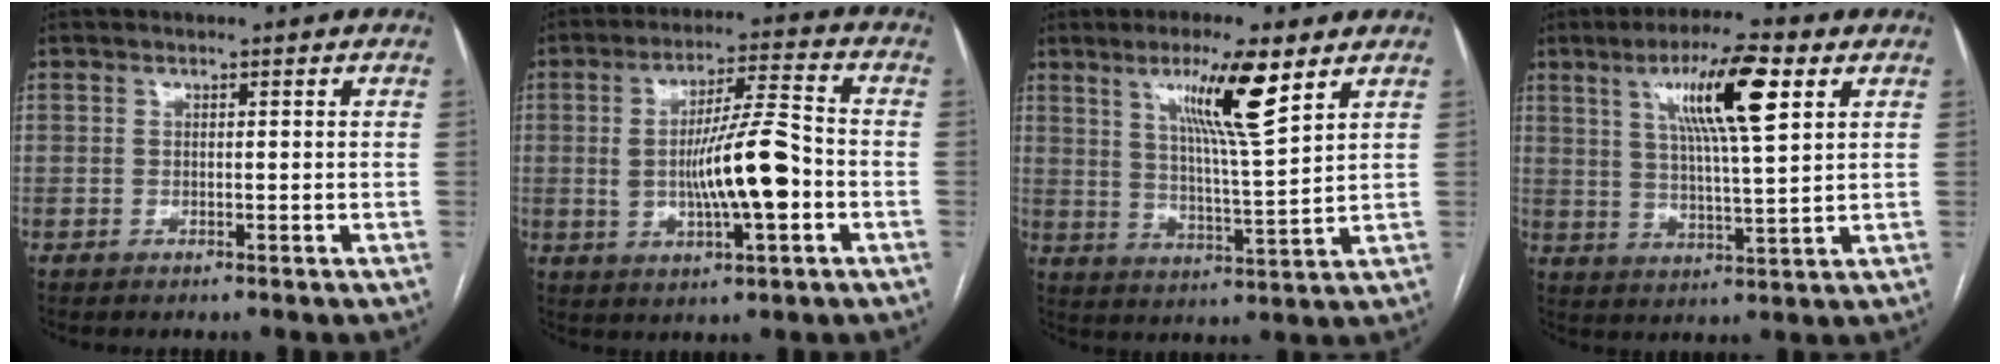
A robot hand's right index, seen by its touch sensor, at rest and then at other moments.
{"total": 11.5, "force": [-1.6, 1.7, 11.2], "torque": [-0.198, 0.009, -0.026]}
{"total": 10.8, "force": [5.9, 0.0, 9.1], "torque": [-0.160, -0.007, 0.102]}
{"total": 11.9, "force": [5.0, 1.0, 10.8], "torque": [-0.189, 0.009, 0.084]}